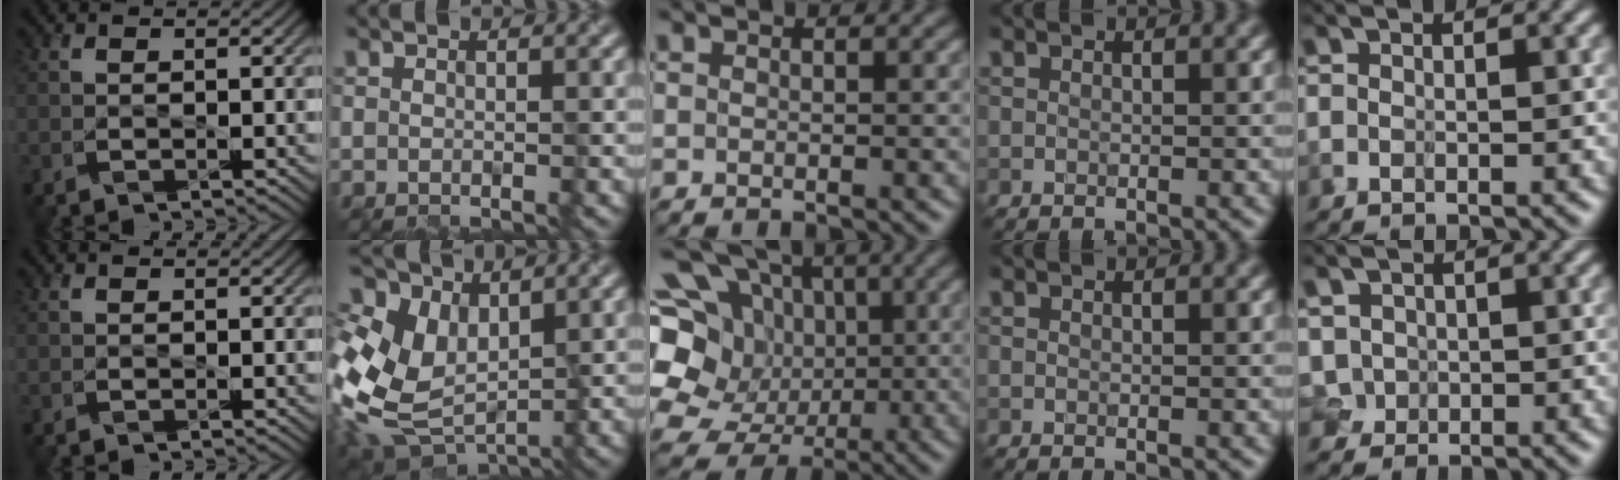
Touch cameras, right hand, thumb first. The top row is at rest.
{"index": {"total": 10.3, "force": [1.8, 7.3, 7.1], "torque": [-0.173, 0.013, 0.052]}, "middle": {"total": 17.1, "force": [-0.4, 15.4, 7.3], "torque": [-0.189, 0.018, -0.021]}, "little": {"total": 2.7, "force": [0.7, 2.4, 1.2], "torque": [-0.032, 0.012, -0.009]}}